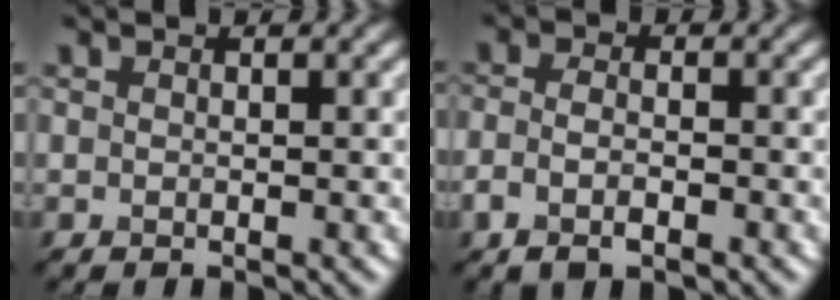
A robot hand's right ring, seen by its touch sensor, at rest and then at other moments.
{"total": 2.8, "force": [-1.2, 1.3, 2.2], "torque": [-0.044, -0.007, -0.023]}